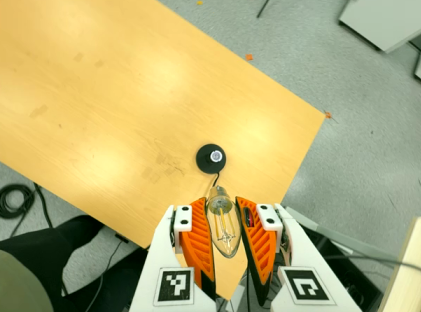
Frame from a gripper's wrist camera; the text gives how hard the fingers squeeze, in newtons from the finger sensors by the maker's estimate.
{"total": 19.4, "left": 20.8, "right": 18.1}